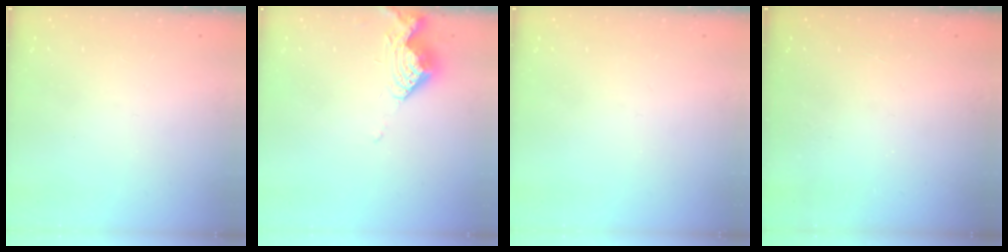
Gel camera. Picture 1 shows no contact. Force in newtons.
{"total": 8.0, "press": 8.0, "slide": 0.4}
{"total": 0.0}
{"total": 4.7, "press": 4.7, "slide": 0.5}